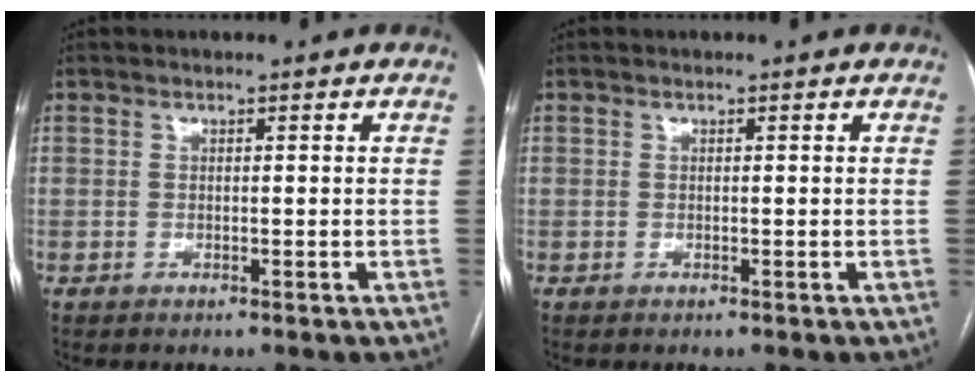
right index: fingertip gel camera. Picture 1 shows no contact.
{"total": 0.0}